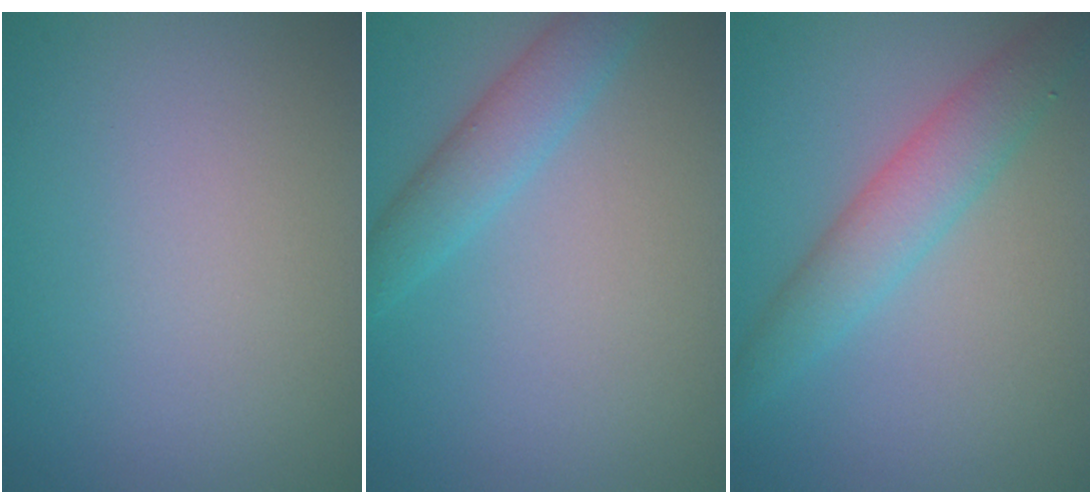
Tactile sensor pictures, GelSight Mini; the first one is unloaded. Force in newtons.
{"total": 3.0, "press": 3.0, "slide": 0.1}
{"total": 3.8, "press": 3.8, "slide": 0.1}